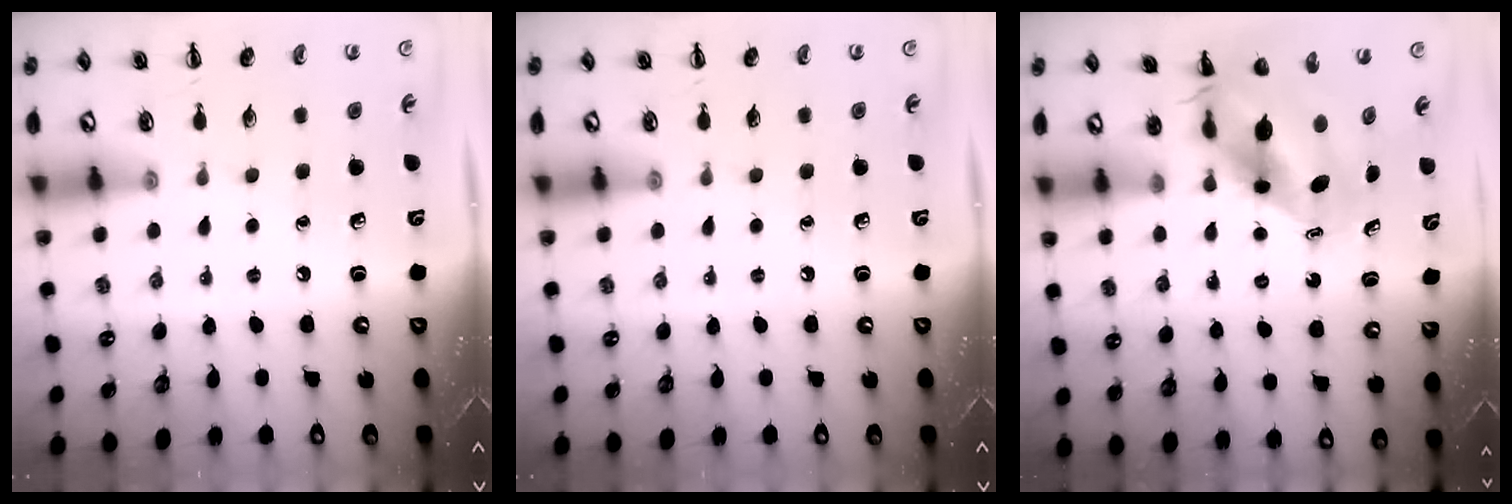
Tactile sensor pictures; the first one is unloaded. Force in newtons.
{"total": 0.0}
{"total": 5.9, "press": 5.7, "slide": 1.6}